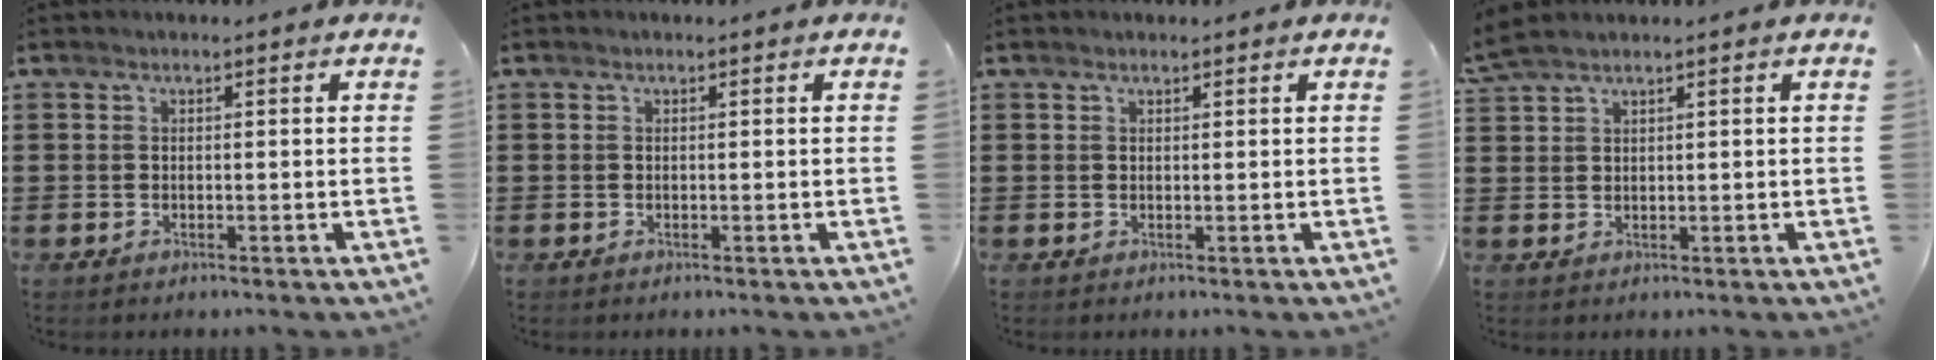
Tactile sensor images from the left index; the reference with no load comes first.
{"total": 0.0}
{"total": 0.6, "force": [0.5, 0.2, 0.2], "torque": [-0.005, 0.001, 0.010]}
{"total": 2.2, "force": [1.8, 0.2, 1.3], "torque": [-0.030, 0.002, 0.034]}